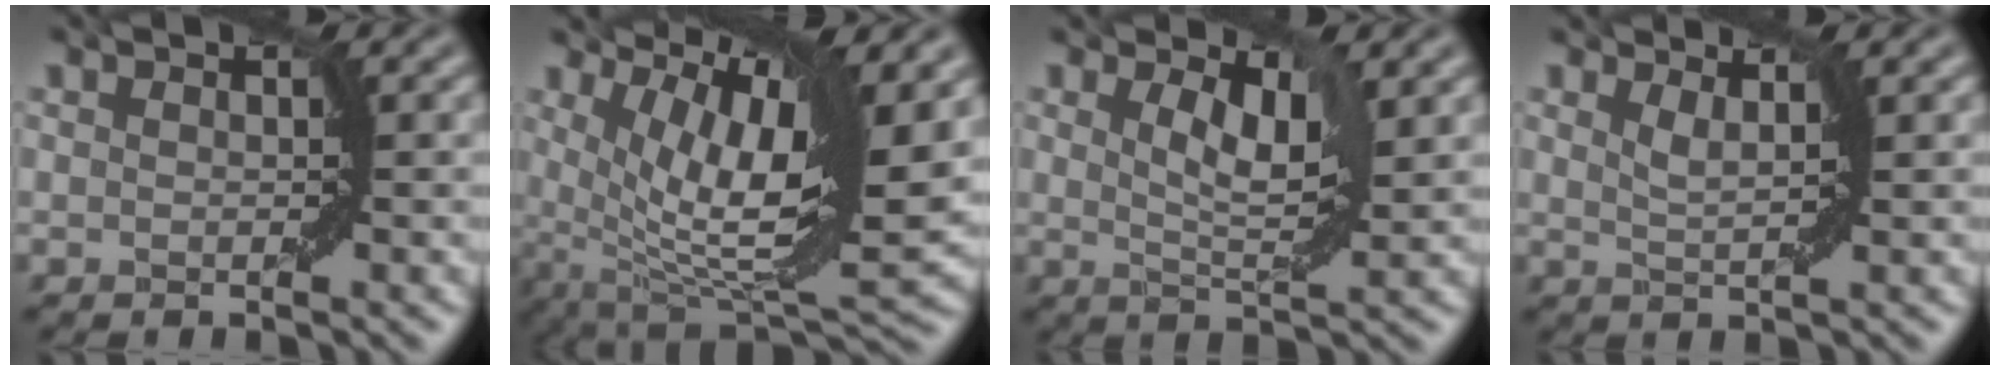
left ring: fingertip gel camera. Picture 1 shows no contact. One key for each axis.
{"total": 11.4, "fx": 4.3, "fy": 3.5, "fz": 10.0, "tx": -0.173, "ty": 0.005, "tz": 0.087}
{"total": 3.4, "fx": 1.0, "fy": 1.3, "fz": 3.0, "tx": -0.061, "ty": 0.003, "tz": 0.023}
{"total": 1.0, "fx": 0.7, "fy": 0.1, "fz": 0.8, "tx": -0.019, "ty": 0.000, "tz": 0.020}